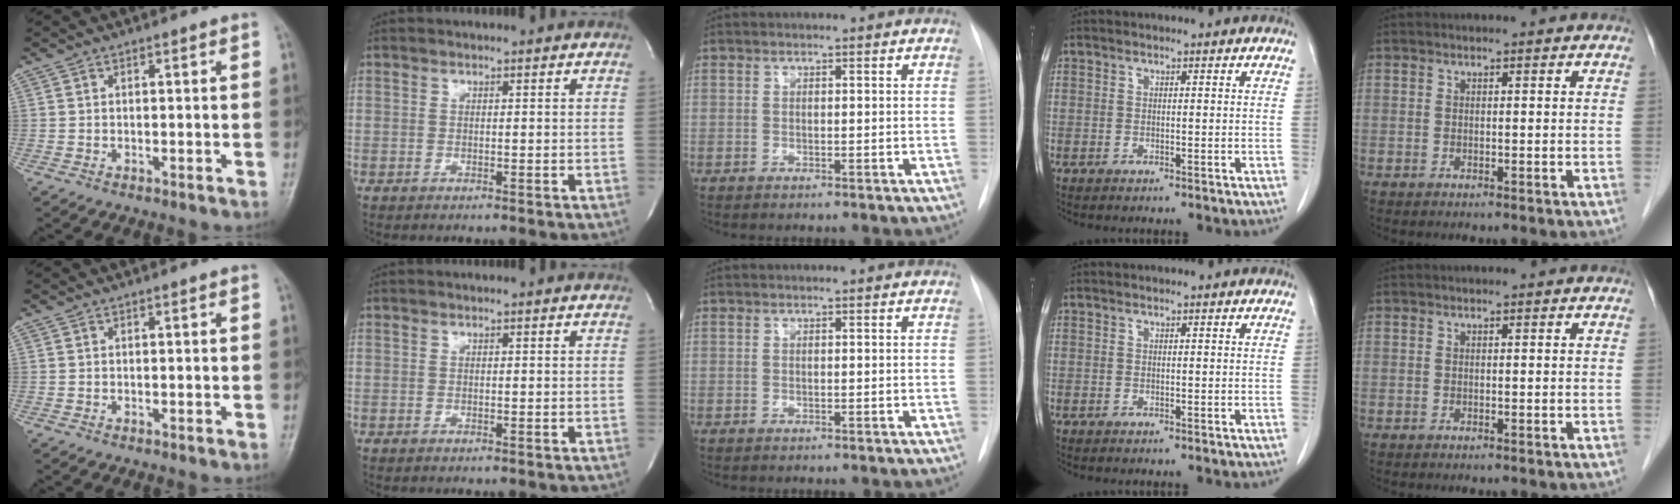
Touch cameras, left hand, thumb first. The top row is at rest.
{}